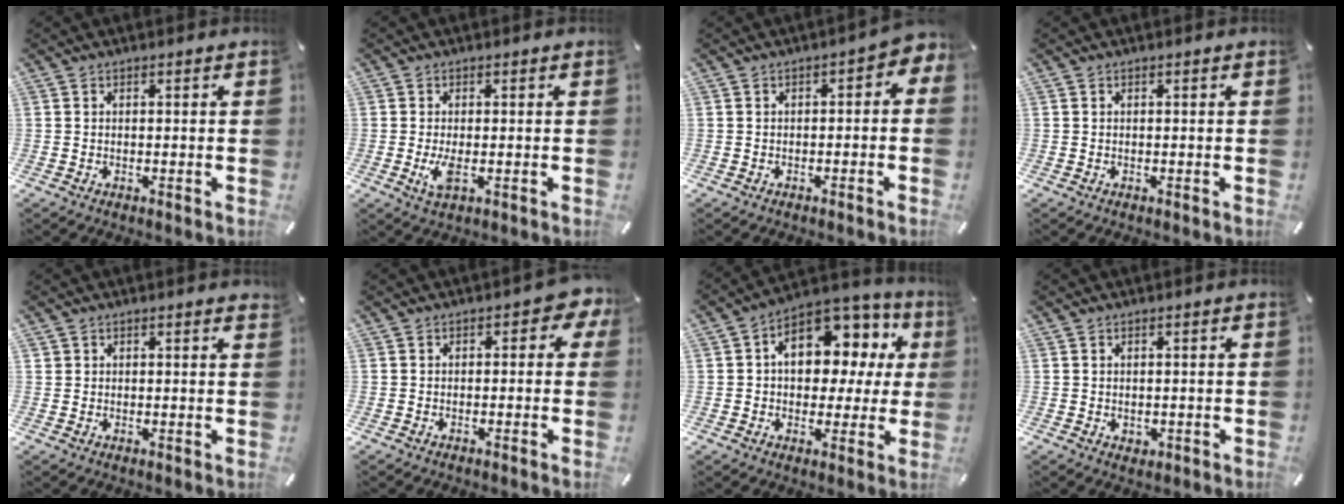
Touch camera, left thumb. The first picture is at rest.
{"total": 4.1, "force": [-0.5, 1.5, 3.7], "torque": [-0.084, -0.007, -0.012]}
{"total": 3.2, "force": [-1.2, 1.8, 2.4], "torque": [-0.036, 0.011, -0.025]}
{"total": 0.0}
{"total": 0.9, "force": [0.8, 0.4, 0.1], "torque": [-0.003, 0.000, 0.016]}
{"total": 3.4, "force": [0.3, 2.0, 2.8], "torque": [-0.038, 0.004, 0.002]}
{"total": 13.7, "force": [3.4, 9.4, 9.4], "torque": [-0.135, -0.017, 0.062]}
{"total": 1.0, "force": [0.2, 1.0, 0.3], "torque": [-0.005, 0.004, 0.003]}